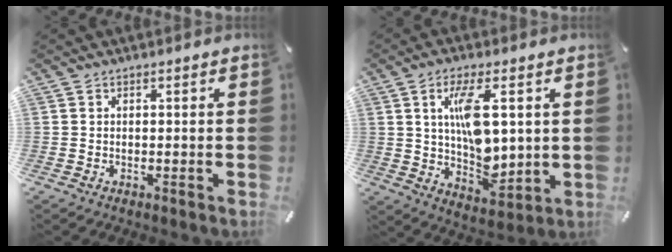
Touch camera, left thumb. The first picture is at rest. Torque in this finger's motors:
{"motor_torque": [0.50, 0.47, 0.31, 0.14, 0.17]}